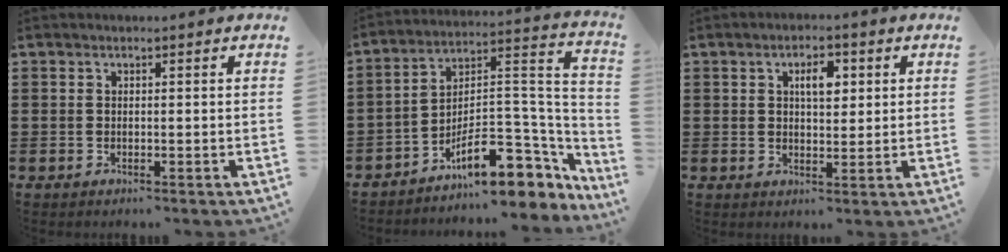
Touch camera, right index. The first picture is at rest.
{"total": 12.1, "force": [-7.4, 5.4, 7.9], "torque": [-0.113, 0.015, -0.134]}
{"total": 3.8, "force": [1.3, 1.7, 3.2], "torque": [-0.051, 0.003, 0.017]}